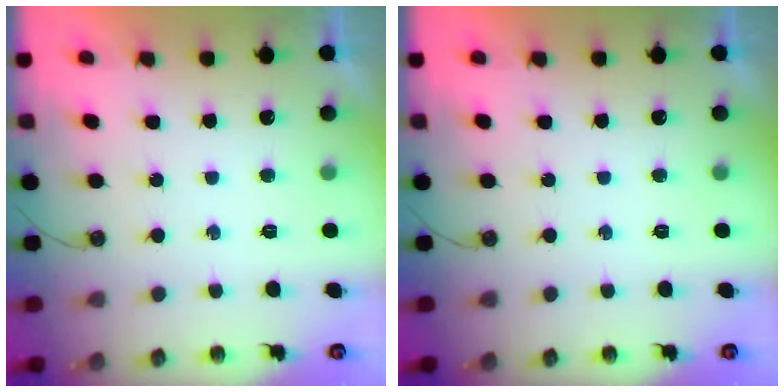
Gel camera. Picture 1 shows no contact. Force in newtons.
{"total": 0.0}